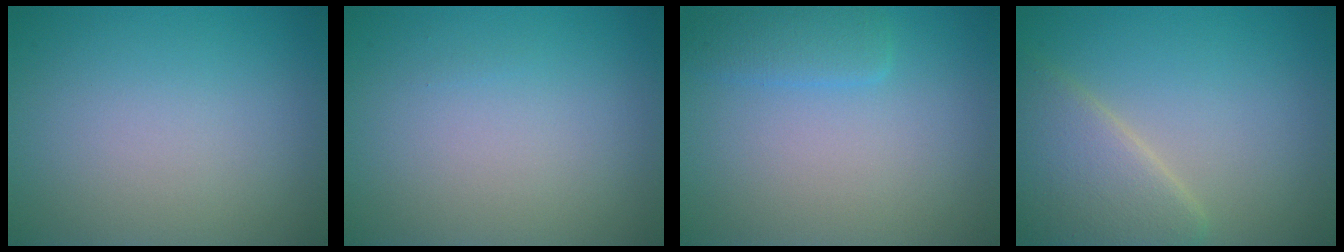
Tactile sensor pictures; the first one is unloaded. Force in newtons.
{"total": 0.0}
{"total": 1.8, "press": 1.8, "slide": 0.0}
{"total": 5.1, "press": 5.1, "slide": 0.4}